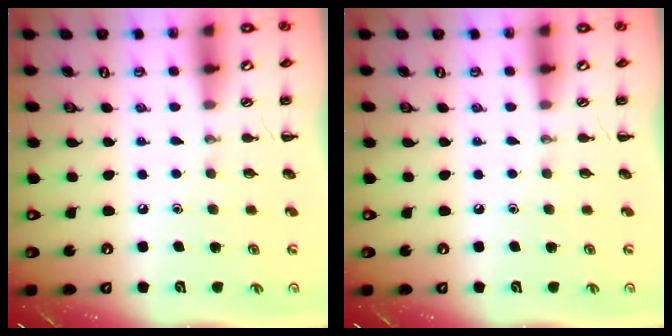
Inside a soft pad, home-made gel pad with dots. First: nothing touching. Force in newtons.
{"total": 0.0}